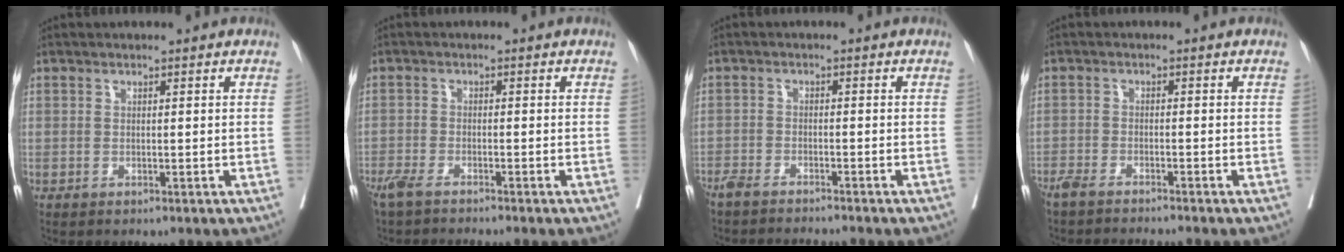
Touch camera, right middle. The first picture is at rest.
{"total": 4.9, "force": [-4.3, 0.1, 2.4], "torque": [-0.035, -0.010, -0.076]}
{"total": 8.1, "force": [-7.5, 0.3, 3.0], "torque": [-0.034, -0.014, -0.118]}
{"total": 7.4, "force": [-6.8, 0.1, 3.0], "torque": [-0.032, -0.015, -0.109]}